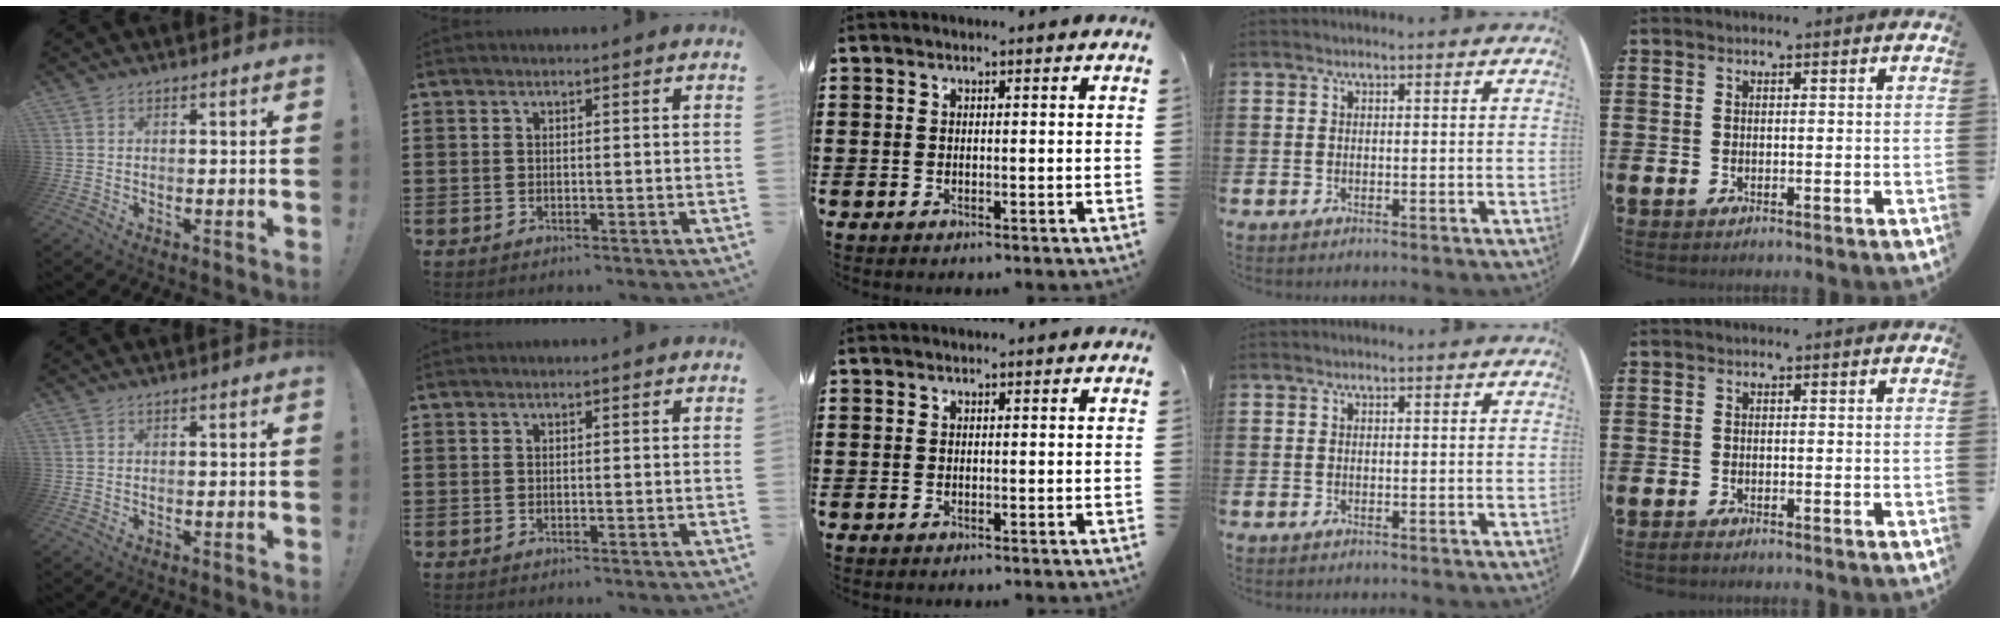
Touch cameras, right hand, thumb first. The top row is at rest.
{"little": {"total": 0.5, "force": [-0.4, 0.1, 0.3], "torque": [-0.007, -0.002, -0.008]}}